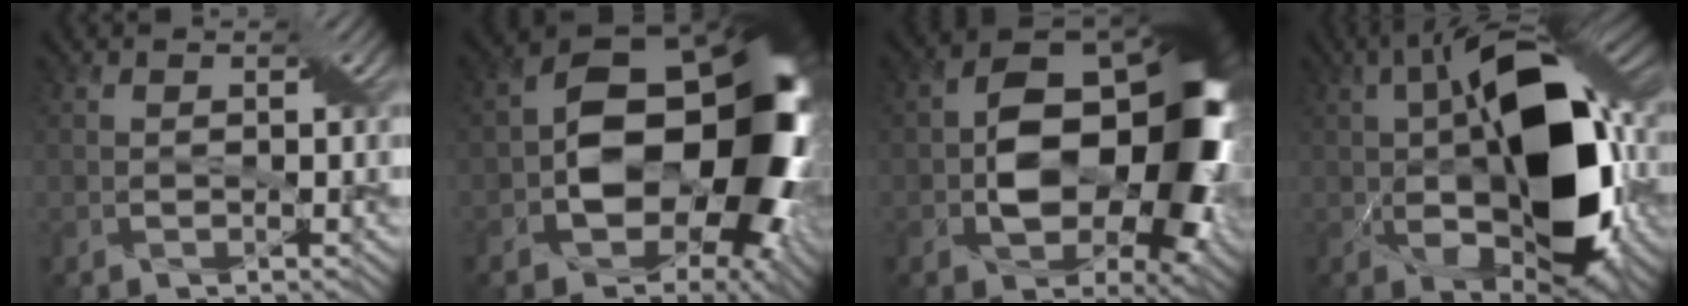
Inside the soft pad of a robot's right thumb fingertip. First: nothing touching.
{"total": 18.4, "force": [-1.7, 12.5, 13.5], "torque": [-0.194, -0.015, -0.027]}
{"total": 16.8, "force": [-0.9, 10.9, 12.8], "torque": [-0.175, -0.009, -0.015]}
{"total": 18.5, "force": [-0.9, 9.5, 15.8], "torque": [-0.259, 0.004, -0.028]}